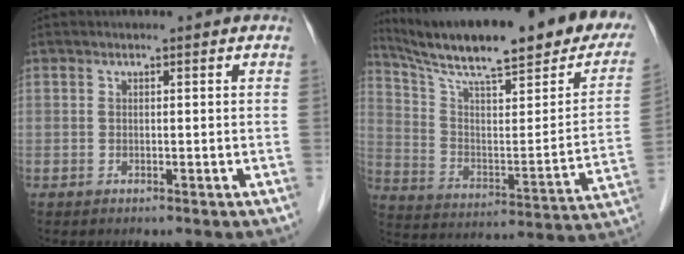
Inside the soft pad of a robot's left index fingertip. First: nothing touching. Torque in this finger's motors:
{"motor_torque": [-0.04, -0.67, 0.43, 0.10]}